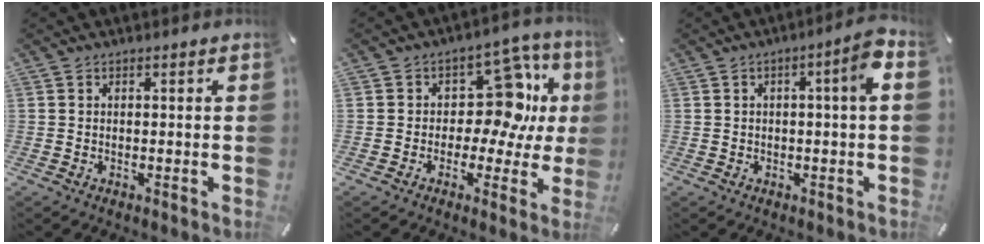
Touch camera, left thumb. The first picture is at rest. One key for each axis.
{"total": 14.0, "fx": 3.8, "fy": 9.4, "fz": 9.7, "tx": -0.130, "ty": -0.020, "tz": 0.069}
{"total": 5.1, "fx": 0.5, "fy": 0.6, "fz": 5.0, "tx": -0.076, "ty": -0.003, "tz": 0.002}